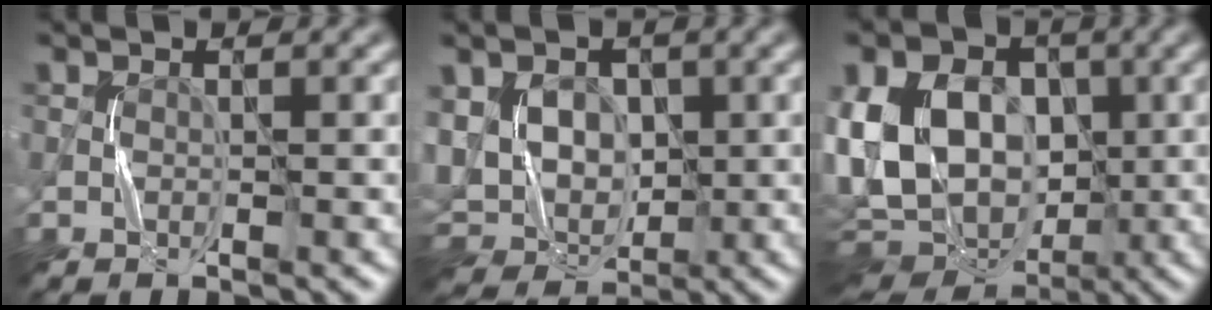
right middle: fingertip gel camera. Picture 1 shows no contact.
{"total": 7.0, "force": [0.5, 5.8, 3.8], "torque": [-0.066, -0.004, 0.018]}
{"total": 16.2, "force": [0.5, 12.3, 10.6], "torque": [-0.220, 0.011, 0.001]}